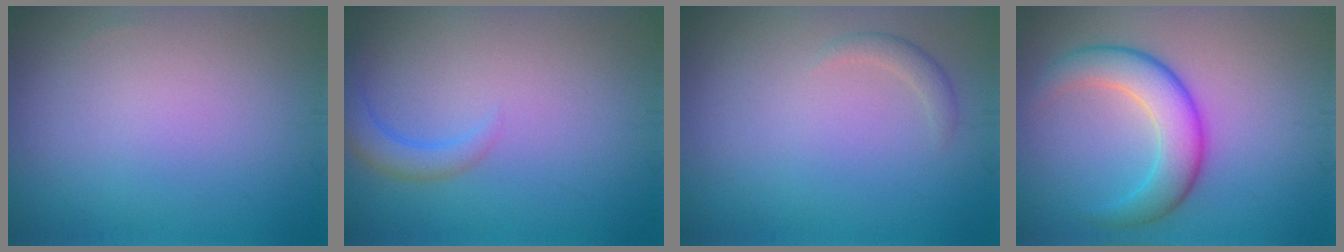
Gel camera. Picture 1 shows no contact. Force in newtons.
{"total": 2.3, "press": 2.3, "slide": 0.3}
{"total": 1.2, "press": 1.2, "slide": 0.1}
{"total": 5.6, "press": 5.6, "slide": 0.1}